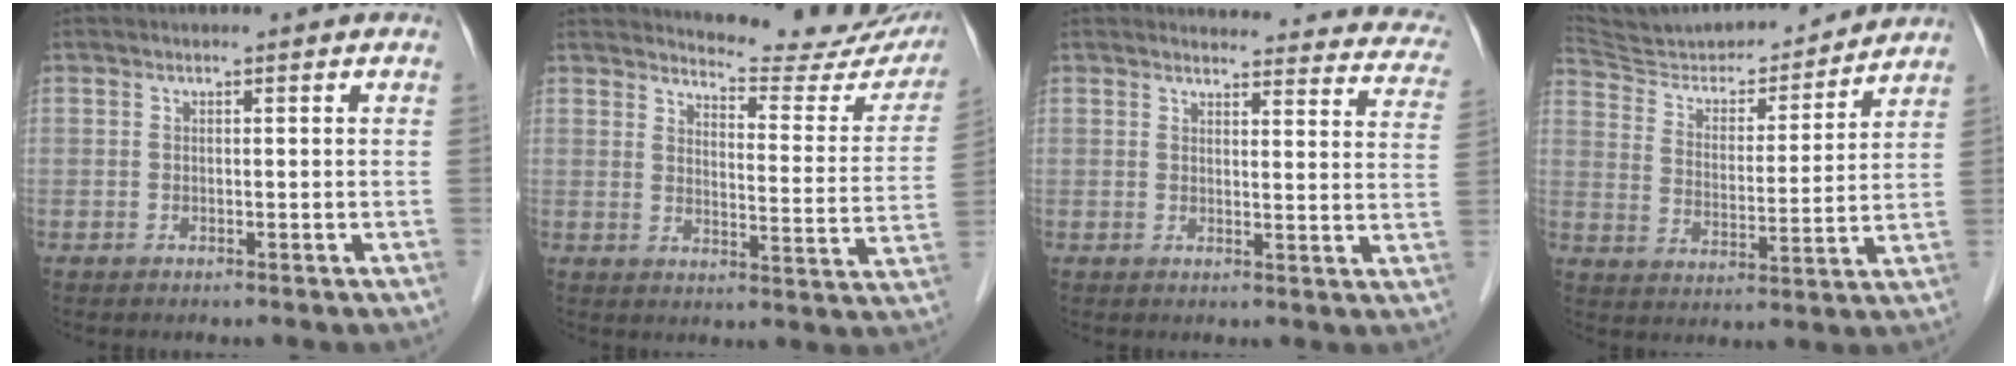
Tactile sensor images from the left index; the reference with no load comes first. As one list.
[{"total": 16.4, "force": [15.8, 2.5, 3.7], "torque": [-0.034, -0.076, 0.171]}, {"total": 18.9, "force": [17.9, 4.6, 3.7], "torque": [-0.013, -0.049, 0.171]}, {"total": 18.7, "force": [18.0, 3.4, 3.9], "torque": [-0.068, 0.001, 0.278]}]